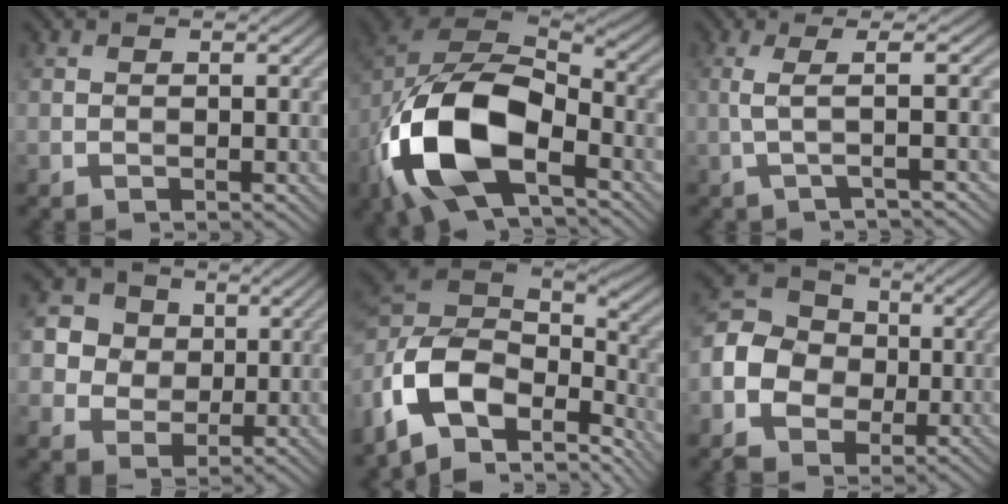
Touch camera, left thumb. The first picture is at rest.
{"total": 16.9, "force": [-6.7, 9.2, 12.4], "torque": [-0.288, -0.038, -0.125]}
{"total": 3.3, "force": [0.0, 0.0, 3.3], "torque": [-0.065, 0.008, -0.007]}
{"total": 6.0, "force": [1.5, 5.4, 2.0], "torque": [-0.077, 0.011, 0.025]}
{"total": 14.2, "force": [-5.2, 9.3, 9.4], "torque": [-0.262, -0.012, -0.084]}
{"total": 9.7, "force": [-2.2, 8.1, 4.8], "torque": [-0.142, -0.011, -0.058]}